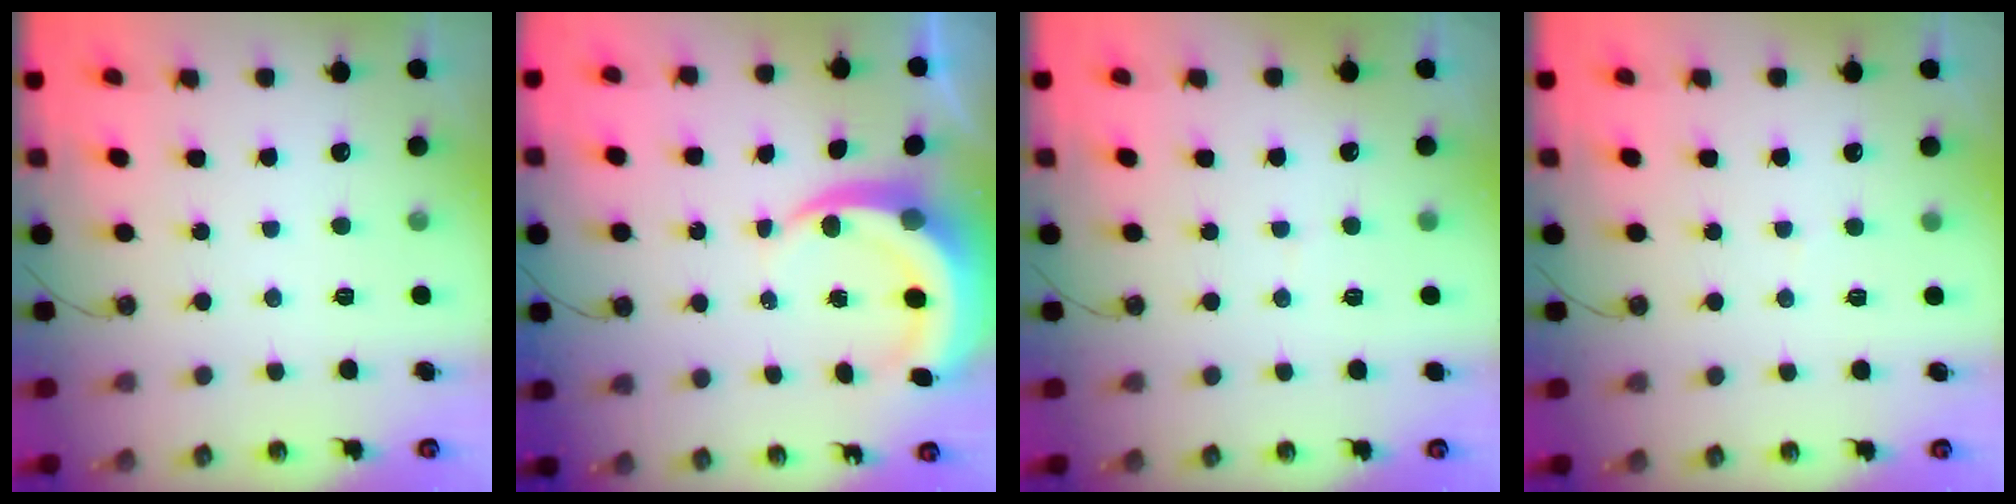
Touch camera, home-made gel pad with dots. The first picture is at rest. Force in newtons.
{"total": 7.7, "press": 7.6, "slide": 1.1}
{"total": 1.8, "press": 1.8, "slide": 0.1}
{"total": 2.9, "press": 2.9, "slide": 0.2}